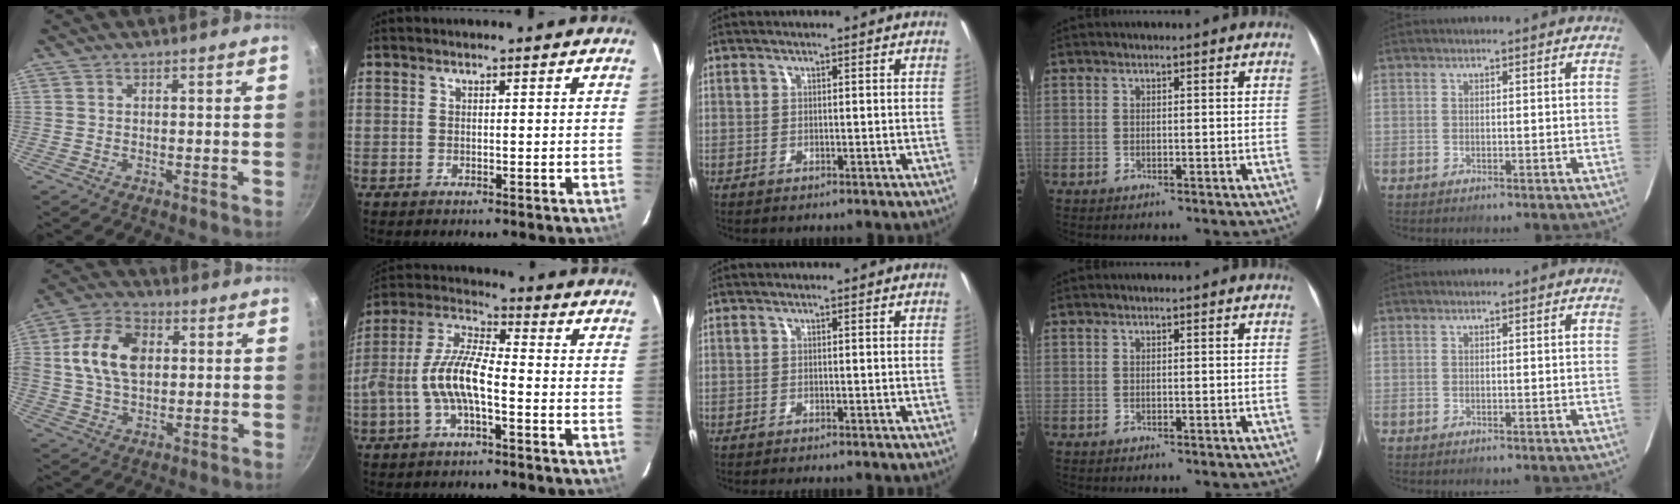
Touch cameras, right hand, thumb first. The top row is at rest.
{"thumb": {"total": 12.8, "force": [2.0, 8.5, 9.3], "torque": [-0.156, 0.010, 0.024]}, "index": {"total": 9.8, "force": [-3.0, 2.9, 8.9], "torque": [-0.195, 0.010, -0.058]}, "middle": {"total": 0.9, "force": [-0.8, 0.0, 0.4], "torque": [-0.005, -0.006, -0.013]}}